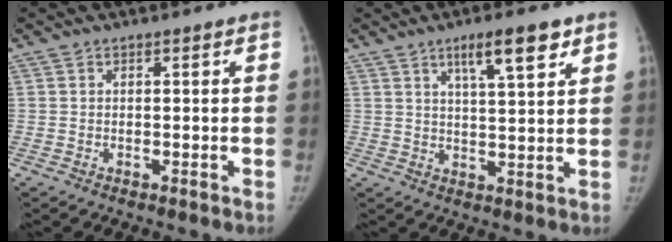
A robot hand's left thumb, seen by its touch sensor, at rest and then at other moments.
{"total": 8.3, "force": [4.9, 1.7, 6.5], "torque": [-0.096, -0.023, 0.081]}